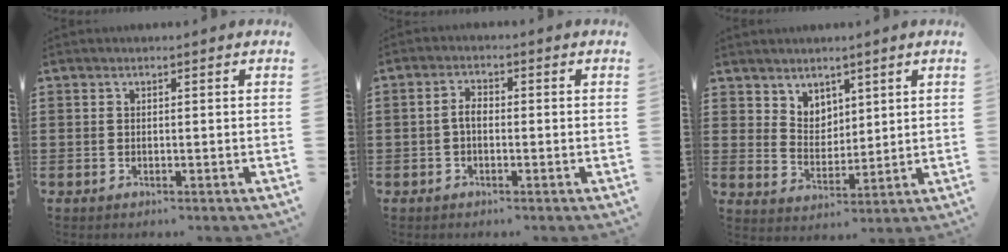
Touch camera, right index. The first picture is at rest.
{"total": 2.3, "force": [-0.6, 1.1, 1.9], "torque": [-0.046, 0.001, -0.014]}
{"total": 4.5, "force": [3.5, 2.7, 0.0], "torque": [-0.018, -0.003, 0.067]}